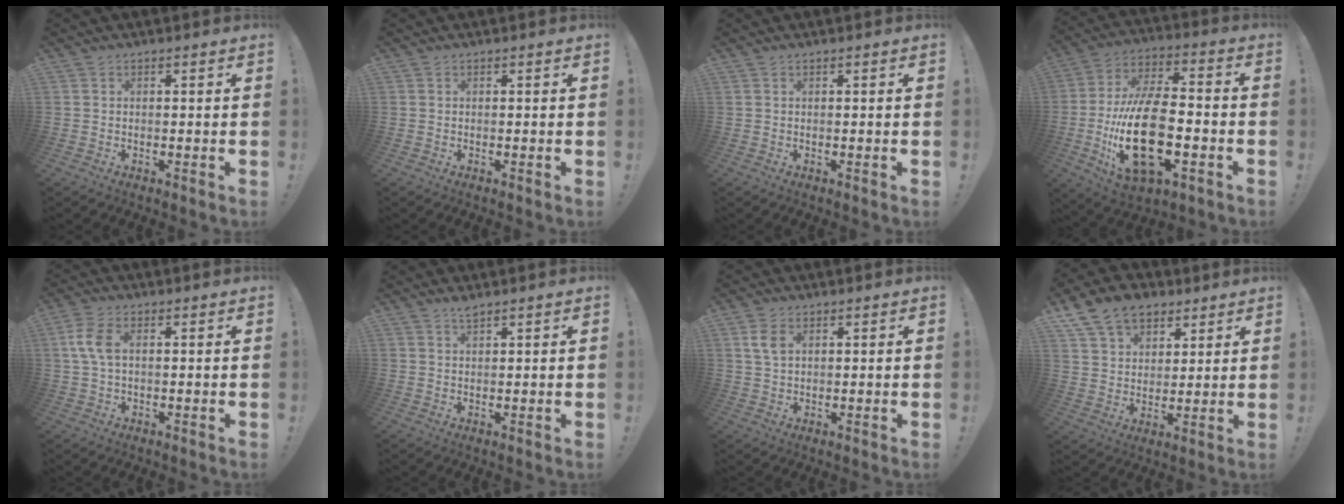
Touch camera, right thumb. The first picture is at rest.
{"total": 0.0}
{"total": 0.5, "force": [0.4, -0.2, 0.3], "torque": [0.001, -0.003, 0.005]}
{"total": 24.0, "force": [-5.7, 12.0, 20.0], "torque": [-0.383, 0.018, -0.092]}
{"total": 6.4, "force": [0.9, 3.6, 5.3], "torque": [-0.107, 0.007, 0.017]}
{"total": 2.1, "force": [1.9, 0.1, 1.0], "torque": [-0.013, -0.008, 0.032]}
{"total": 4.6, "force": [1.8, 2.7, 3.2], "torque": [-0.055, 0.000, 0.033]}
{"total": 12.6, "force": [7.6, 8.8, 4.9], "torque": [-0.080, -0.037, 0.149]}